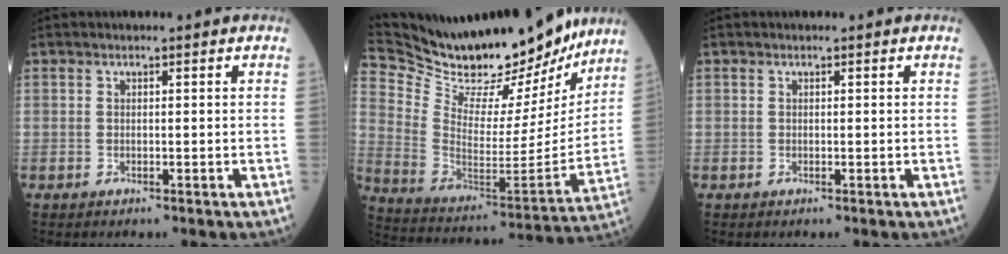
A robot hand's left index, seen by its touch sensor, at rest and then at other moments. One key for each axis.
{"total": 27.9, "fx": 25.2, "fy": 6.9, "fz": 9.8, "tx": -0.180, "ty": -0.040, "tz": 0.377}
{"total": 0.0}